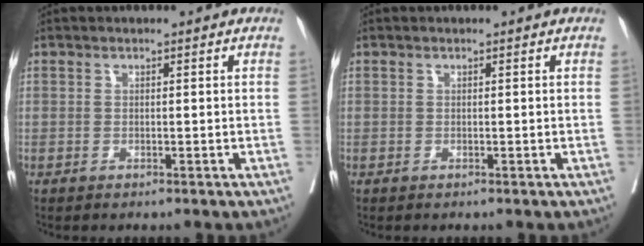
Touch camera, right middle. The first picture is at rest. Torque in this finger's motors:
{"motor_torque": [-0.02, 0.04, 0.00, 0.00]}